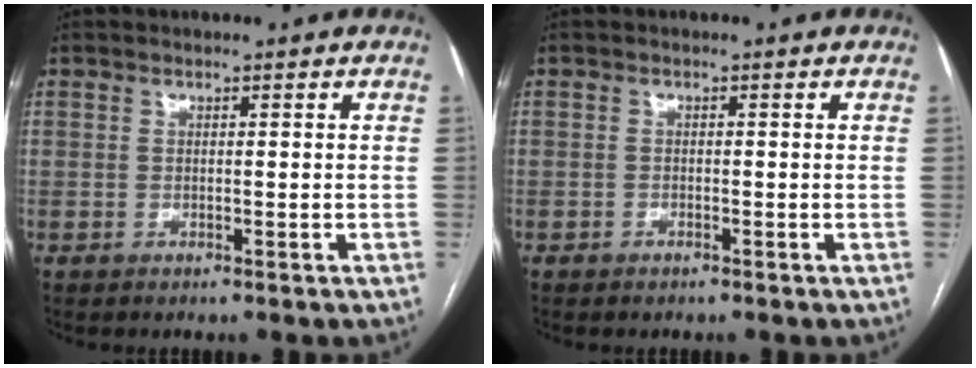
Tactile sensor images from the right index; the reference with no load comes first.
{"total": 0.6, "force": [-0.5, 0.3, 0.2], "torque": [-0.004, 0.001, -0.008]}